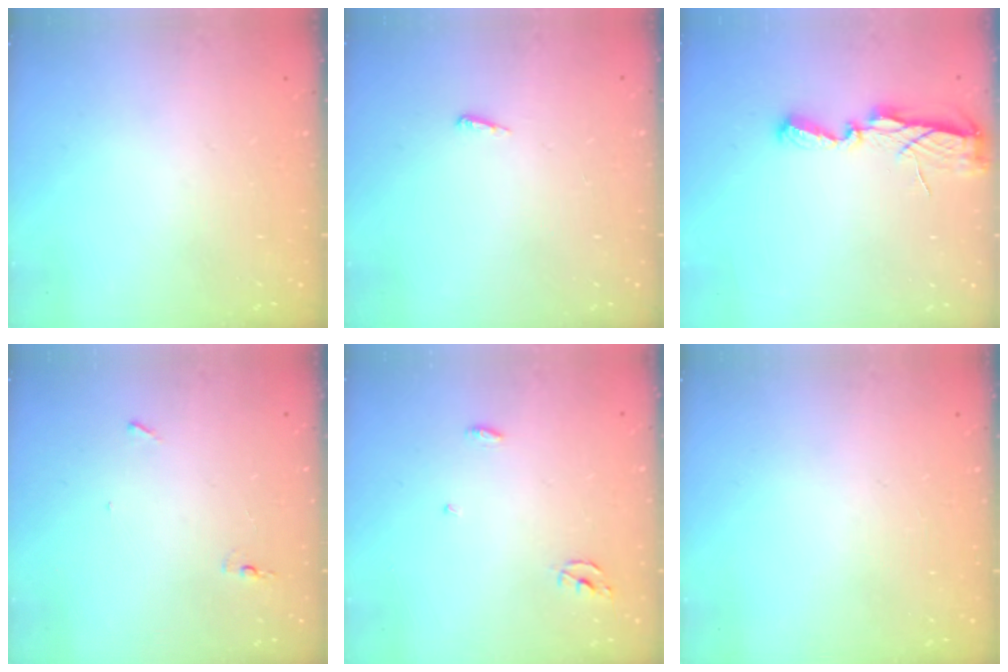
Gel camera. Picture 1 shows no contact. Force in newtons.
{"total": 3.6, "press": 3.5, "slide": 0.6}
{"total": 7.1, "press": 7.1, "slide": 0.5}
{"total": 4.7, "press": 4.5, "slide": 1.4}
{"total": 3.1, "press": 3.1, "slide": 0.2}
{"total": 0.0}